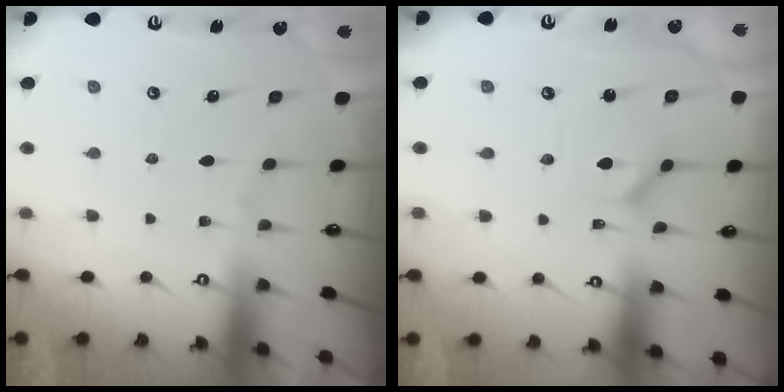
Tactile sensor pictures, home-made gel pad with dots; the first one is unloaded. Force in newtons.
{"total": 2.4, "press": 2.4, "slide": 0.3}